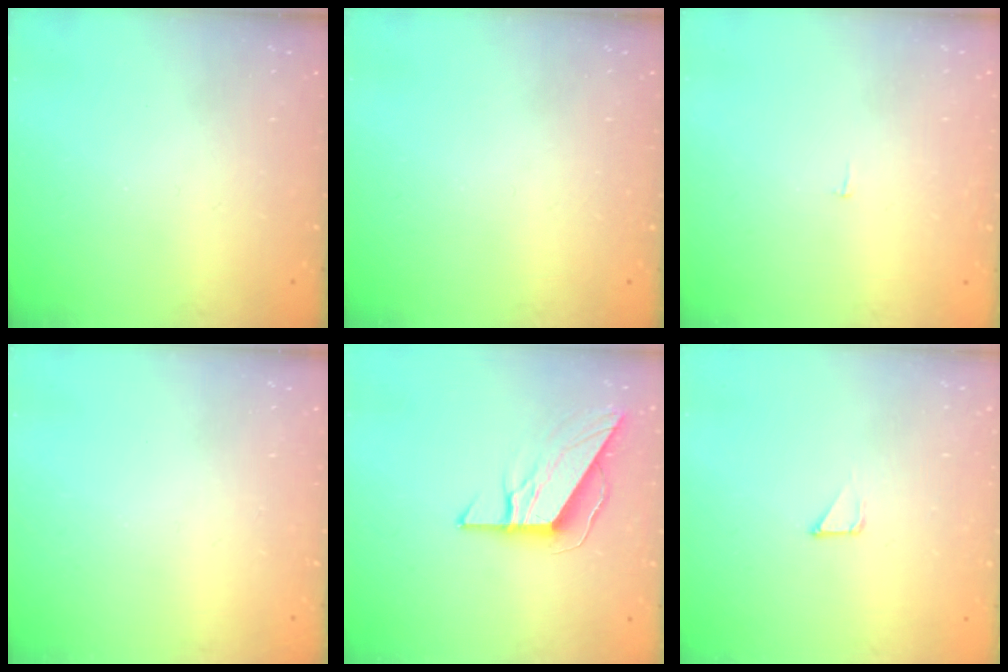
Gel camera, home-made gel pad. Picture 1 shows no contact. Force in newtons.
{"total": 0.0}
{"total": 2.2, "press": 2.2, "slide": 0.1}
{"total": 0.0}
{"total": 8.8, "press": 8.8, "slide": 0.4}
{"total": 1.6, "press": 1.6, "slide": 0.1}